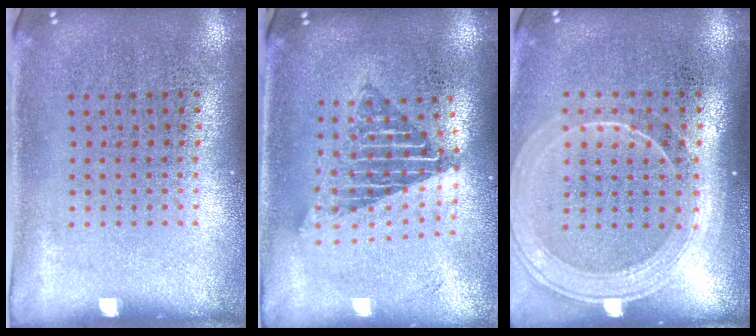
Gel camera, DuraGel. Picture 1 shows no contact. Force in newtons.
{"total": 1.6, "press": 1.4, "slide": 0.9}
{"total": 1.8, "press": 1.7, "slide": 0.8}